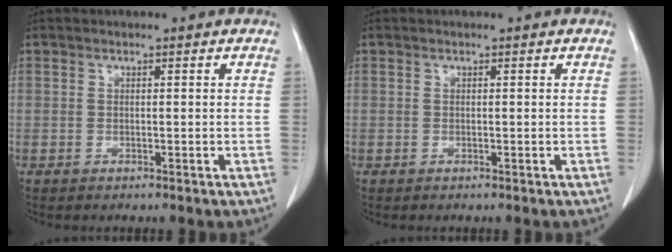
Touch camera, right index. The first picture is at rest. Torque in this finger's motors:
{"motor_torque": [0.00, 0.00, 0.00, 0.00]}